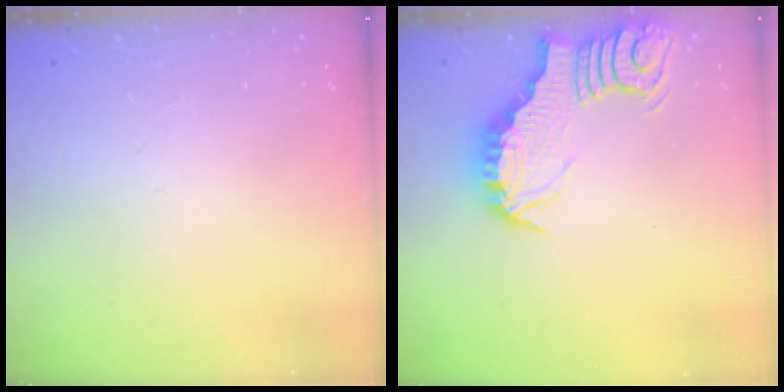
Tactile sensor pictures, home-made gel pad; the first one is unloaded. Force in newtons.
{"total": 3.6, "press": 3.6, "slide": 0.3}